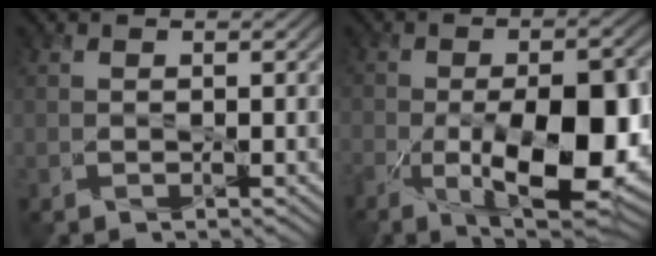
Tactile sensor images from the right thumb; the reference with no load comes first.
{"total": 14.7, "force": [-4.1, 6.2, 12.7], "torque": [-0.204, -0.022, -0.062]}